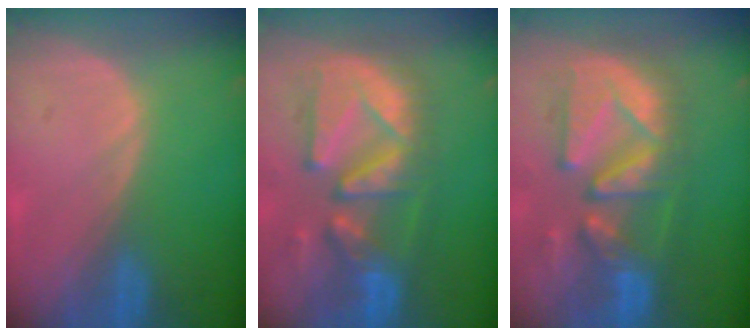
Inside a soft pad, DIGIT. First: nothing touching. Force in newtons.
{"total": 12.3, "press": 11.0, "slide": 5.6}
{"total": 12.0, "press": 11.0, "slide": 4.8}